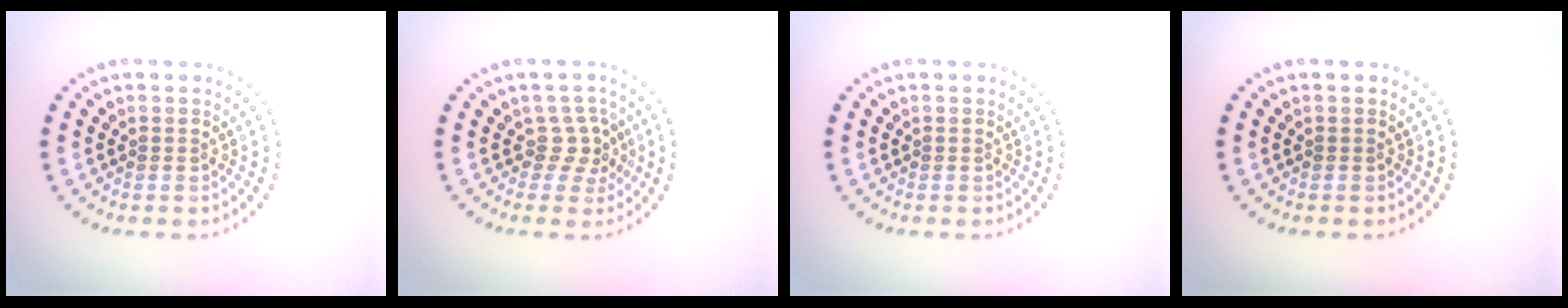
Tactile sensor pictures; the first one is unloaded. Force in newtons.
{"total": 2.1, "press": 1.5, "slide": 1.5}
{"total": 0.0}
{"total": 0.0}